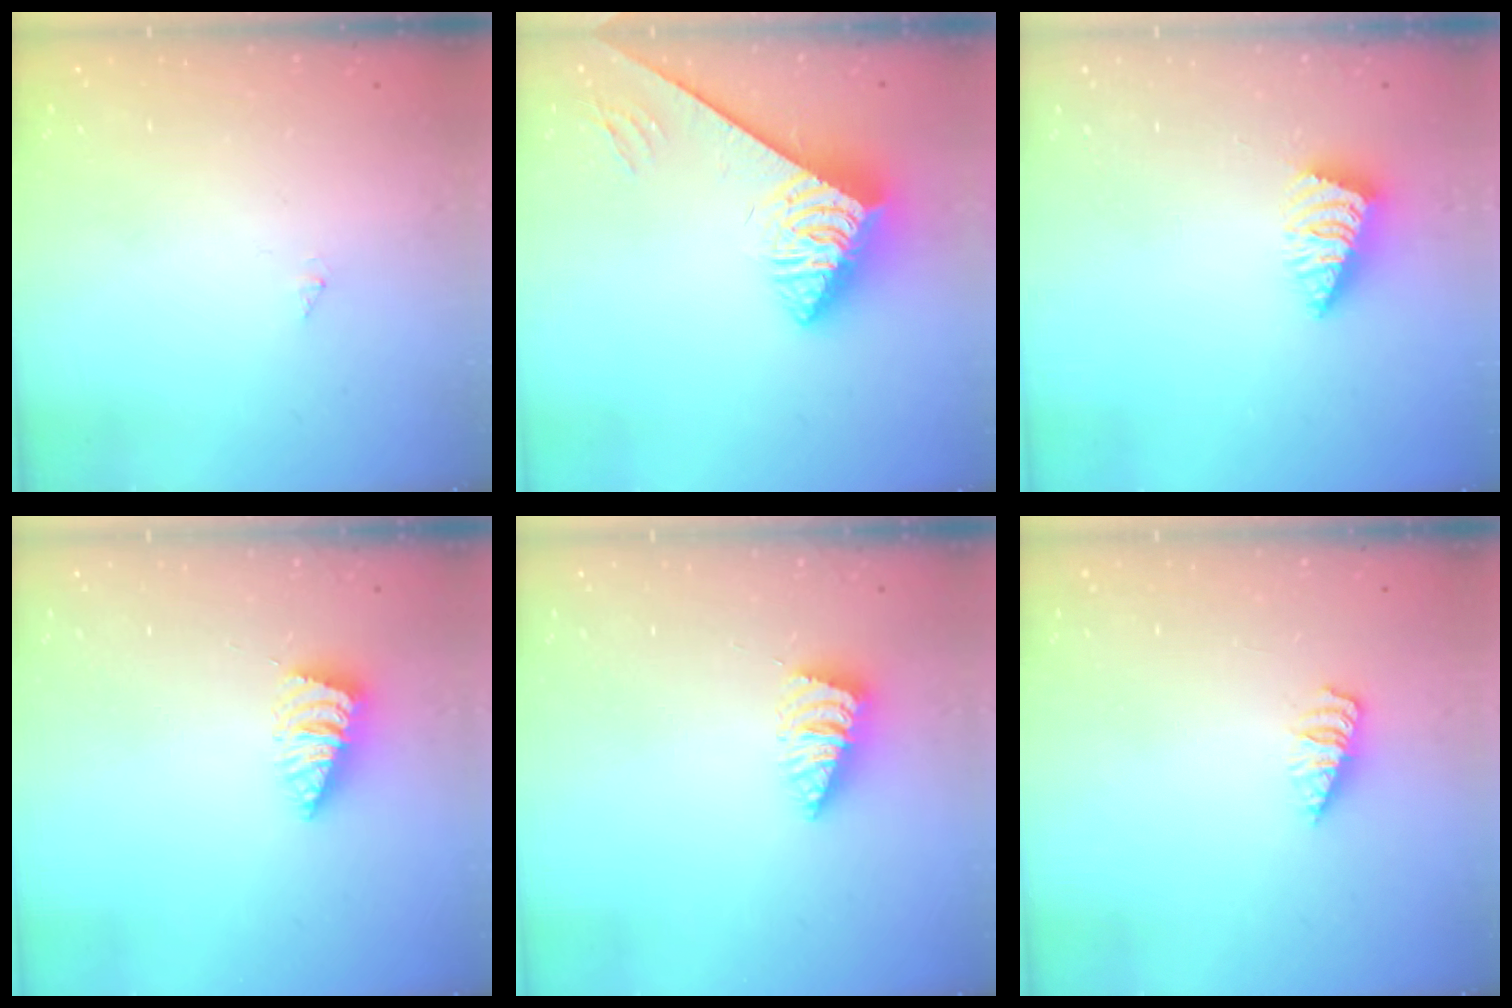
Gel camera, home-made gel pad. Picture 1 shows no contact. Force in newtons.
{"total": 4.2, "press": 4.2, "slide": 0.6}
{"total": 2.4, "press": 2.4, "slide": 0.4}
{"total": 2.6, "press": 2.6, "slide": 0.3}
{"total": 2.6, "press": 2.6, "slide": 0.3}
{"total": 1.8, "press": 1.7, "slide": 0.4}